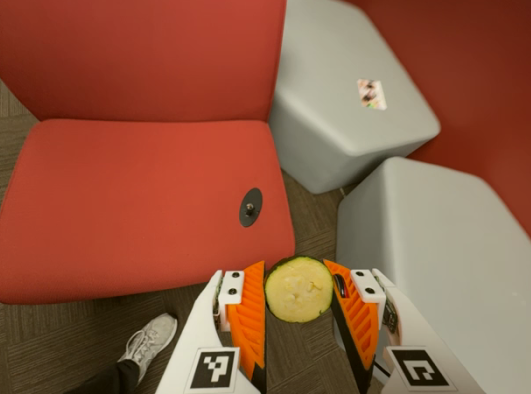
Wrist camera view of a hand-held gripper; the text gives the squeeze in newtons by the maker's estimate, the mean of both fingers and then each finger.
{"total": 8.9, "left": 9.2, "right": 8.6}